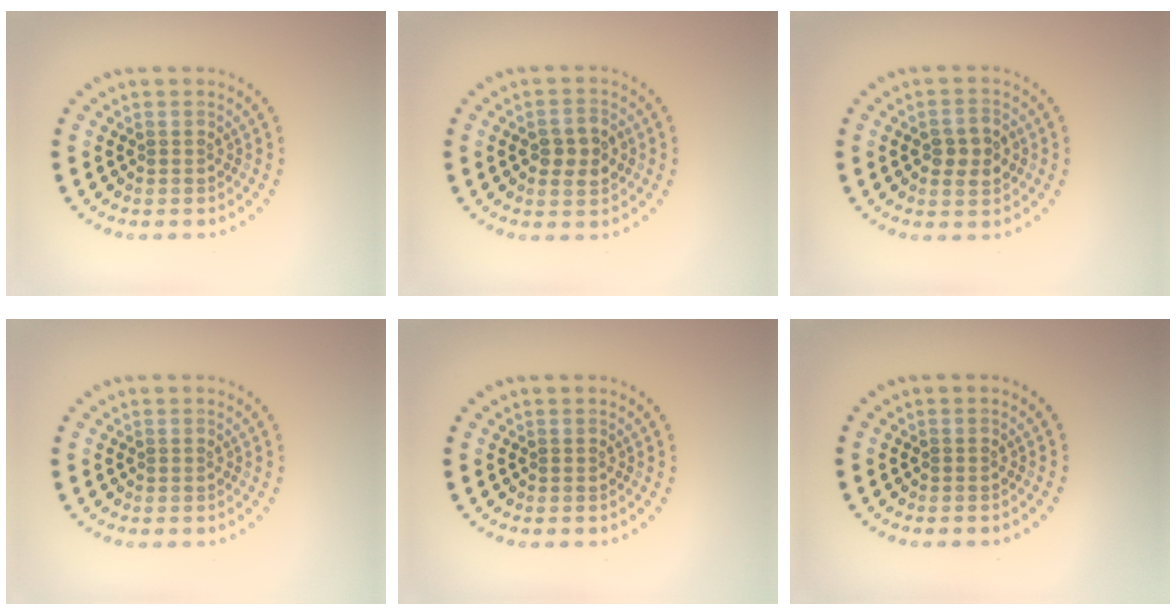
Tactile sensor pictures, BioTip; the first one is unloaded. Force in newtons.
{"total": 2.7, "press": 2.7, "slide": 0.0}
{"total": 2.7, "press": 2.7, "slide": 0.0}
{"total": 0.0}
{"total": 0.0}
{"total": 0.0}